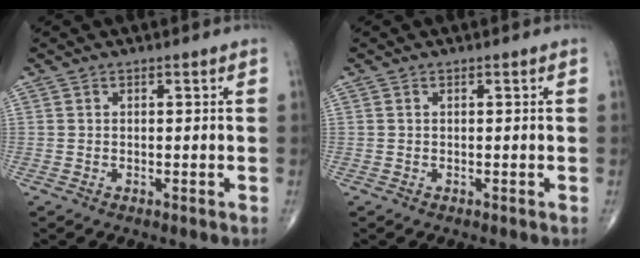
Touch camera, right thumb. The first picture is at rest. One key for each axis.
{"total": 0.0}